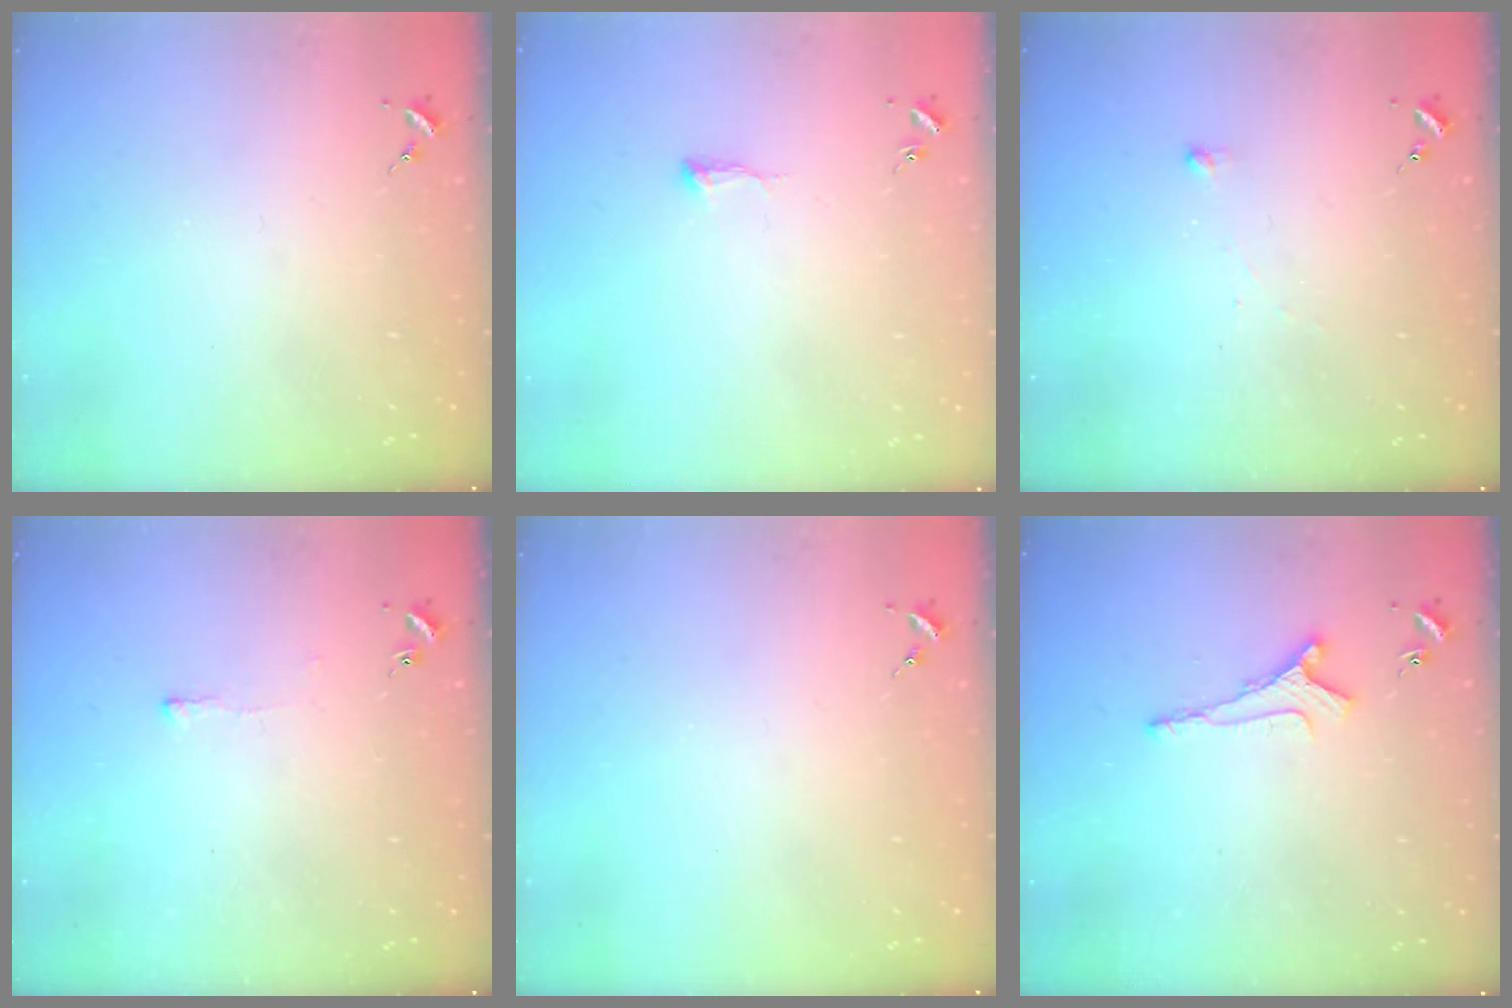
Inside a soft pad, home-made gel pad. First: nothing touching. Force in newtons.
{"total": 6.0, "press": 6.0, "slide": 0.7}
{"total": 2.6, "press": 2.6, "slide": 0.6}
{"total": 2.4, "press": 2.4, "slide": 0.5}
{"total": 0.0}
{"total": 4.5, "press": 4.4, "slide": 0.9}